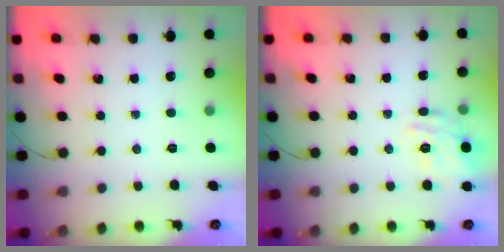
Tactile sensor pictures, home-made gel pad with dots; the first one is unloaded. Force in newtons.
{"total": 14.3, "press": 14.3, "slide": 0.4}